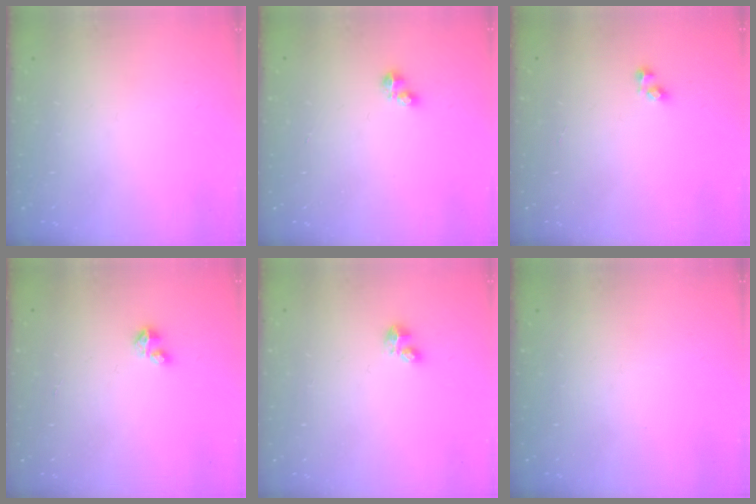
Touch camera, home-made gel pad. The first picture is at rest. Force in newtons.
{"total": 2.8, "press": 2.8, "slide": 0.4}
{"total": 2.0, "press": 2.0, "slide": 0.3}
{"total": 2.1, "press": 2.1, "slide": 0.2}
{"total": 2.3, "press": 2.2, "slide": 0.5}
{"total": 0.0}